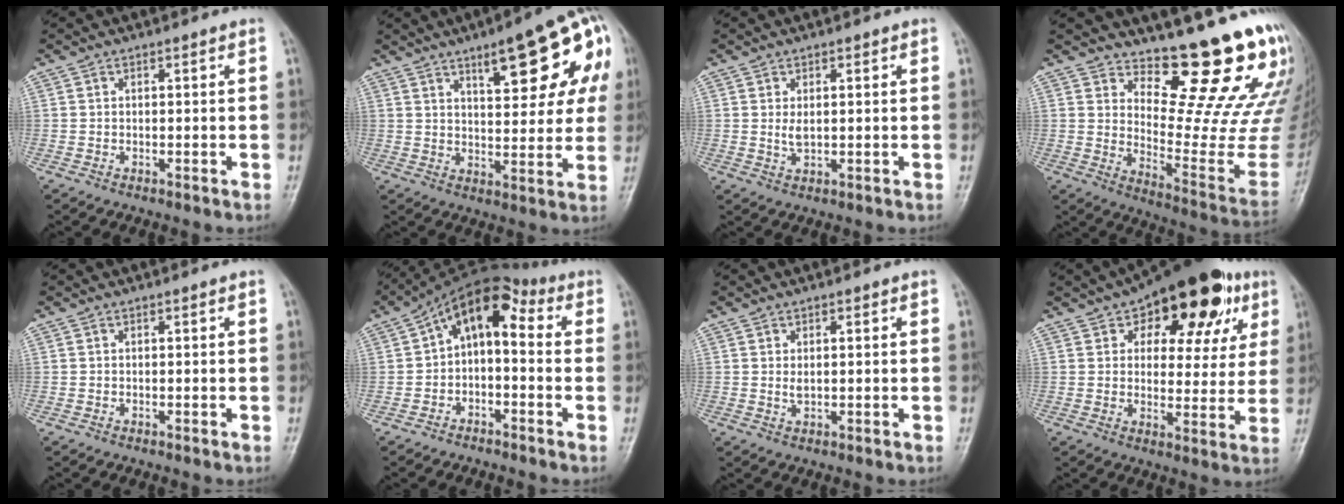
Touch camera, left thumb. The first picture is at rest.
{"total": 18.7, "force": [7.4, 6.2, 16.0], "torque": [-0.177, -0.008, 0.092]}
{"total": 2.6, "force": [0.6, 1.3, 2.2], "torque": [-0.036, -0.004, 0.014]}
{"total": 21.3, "force": [16.2, 4.9, 12.9], "torque": [-0.135, -0.162, 0.223]}
{"total": 0.0}
{"total": 9.4, "force": [0.4, 5.5, 7.6], "torque": [-0.097, 0.045, -0.009]}
{"total": 2.0, "force": [0.5, 1.1, 1.7], "torque": [-0.027, 0.000, 0.012]}
{"total": 20.6, "force": [10.0, 10.8, 14.4], "torque": [-0.146, -0.005, 0.136]}